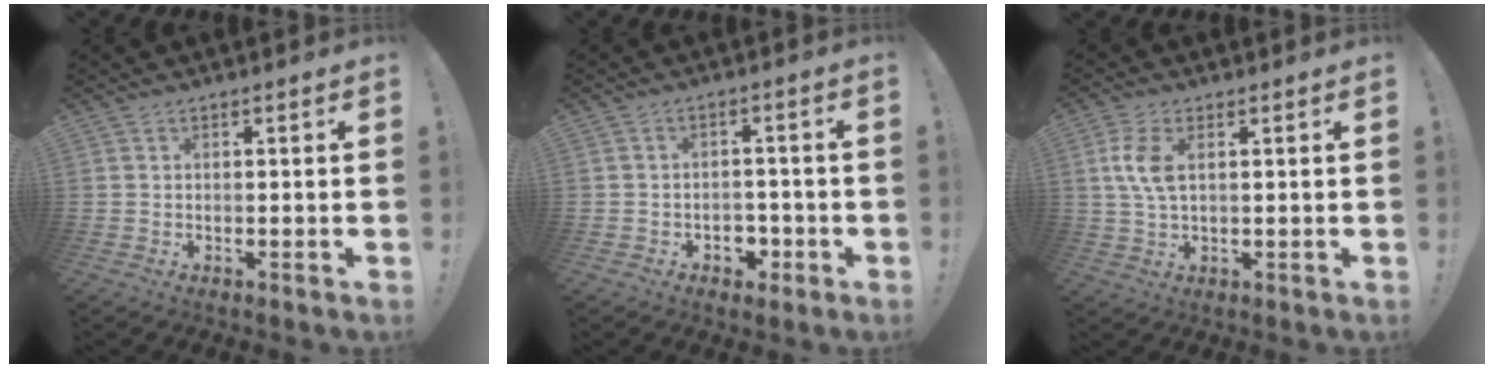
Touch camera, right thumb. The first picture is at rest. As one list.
[{"total": 4.6, "force": [-1.6, 3.9, 1.7], "torque": [-0.018, 0.001, -0.025]}, {"total": 7.2, "force": [1.7, 3.6, 6.0], "torque": [-0.117, -0.006, 0.025]}]